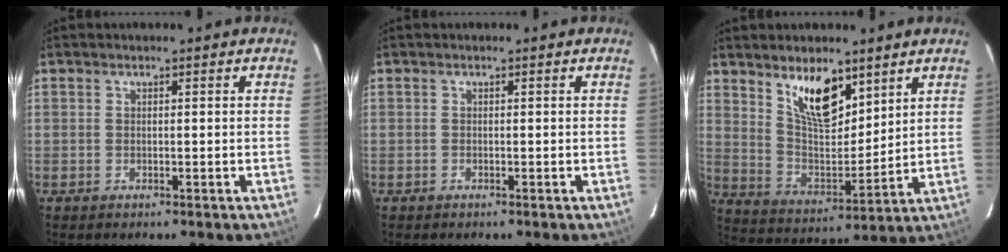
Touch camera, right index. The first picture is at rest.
{"total": 0.0}
{"total": 12.2, "force": [7.7, 5.1, 7.9], "torque": [-0.136, -0.006, 0.151]}